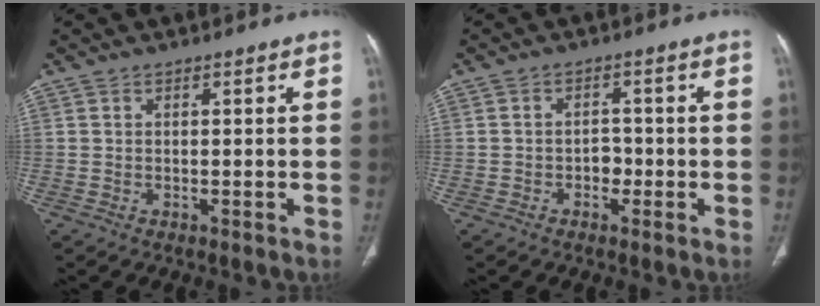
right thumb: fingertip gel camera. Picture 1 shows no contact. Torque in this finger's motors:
{"motor_torque": [0.16, 0.06, 0.42, 0.11, -0.02]}